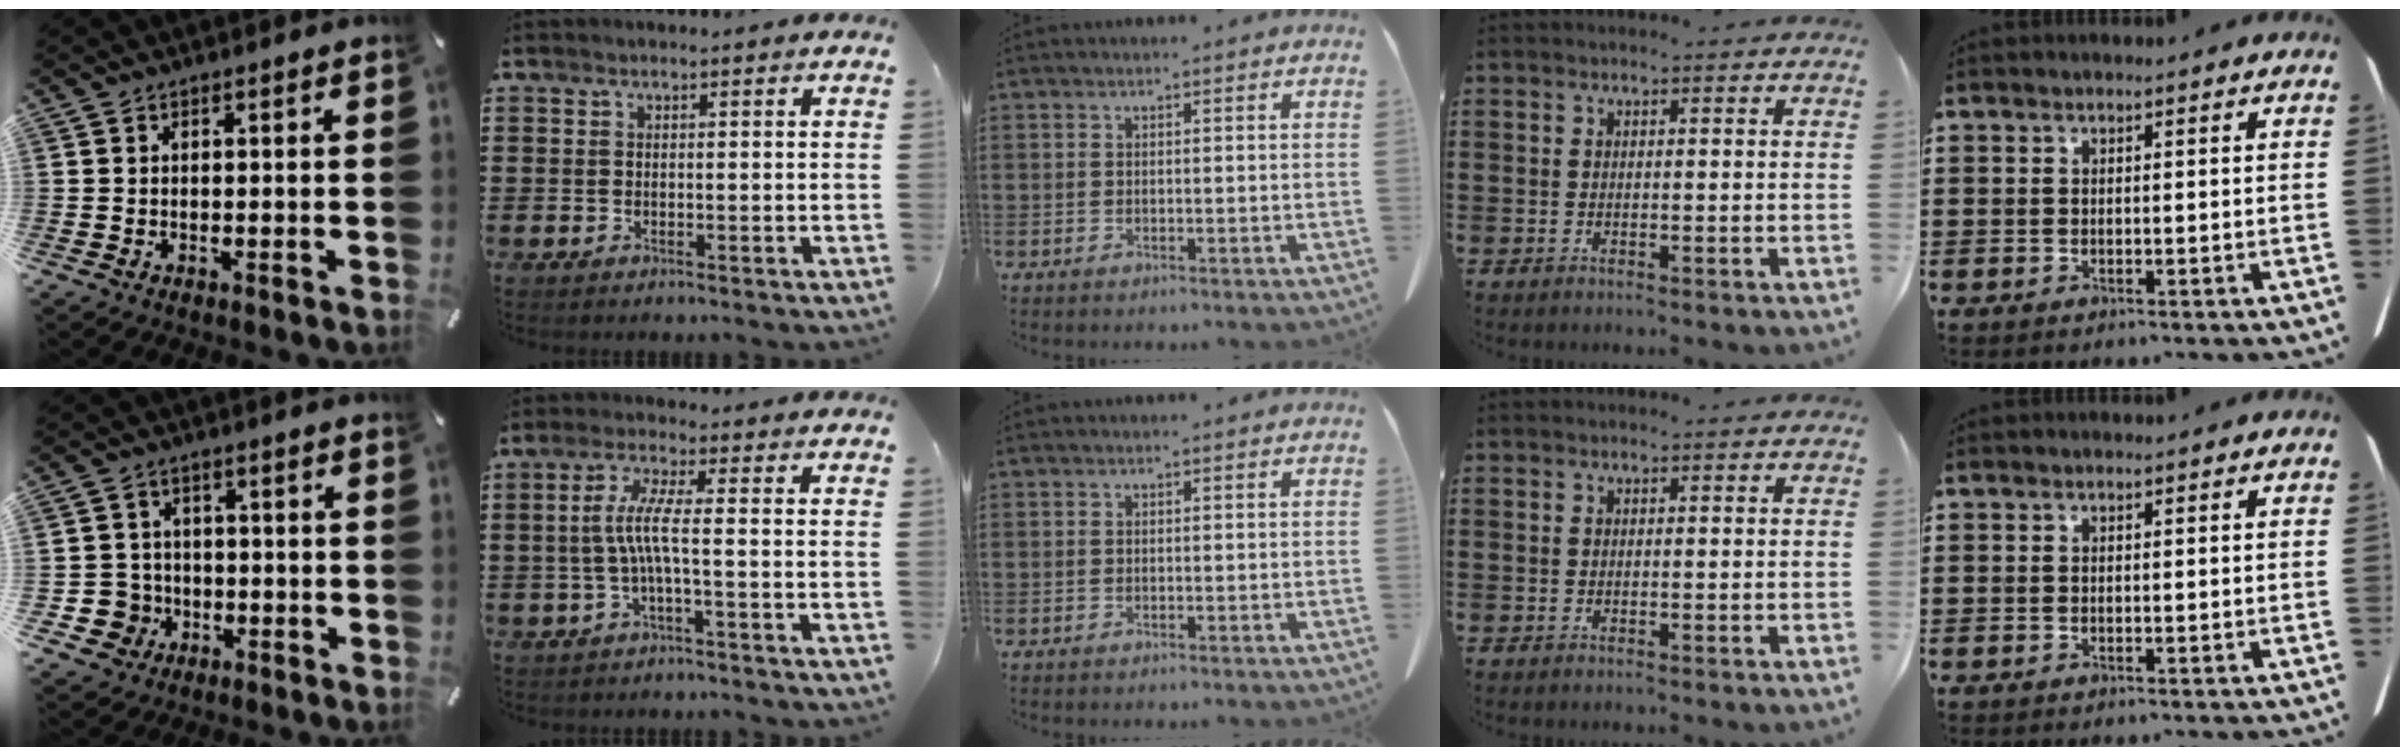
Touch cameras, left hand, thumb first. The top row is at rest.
{"thumb": {"total": 6.4, "force": [-1.8, 6.1, 0.8], "torque": [-0.034, 0.014, -0.030]}, "index": {"total": 5.8, "force": [-0.9, 0.3, 5.7], "torque": [-0.120, -0.006, -0.026]}}